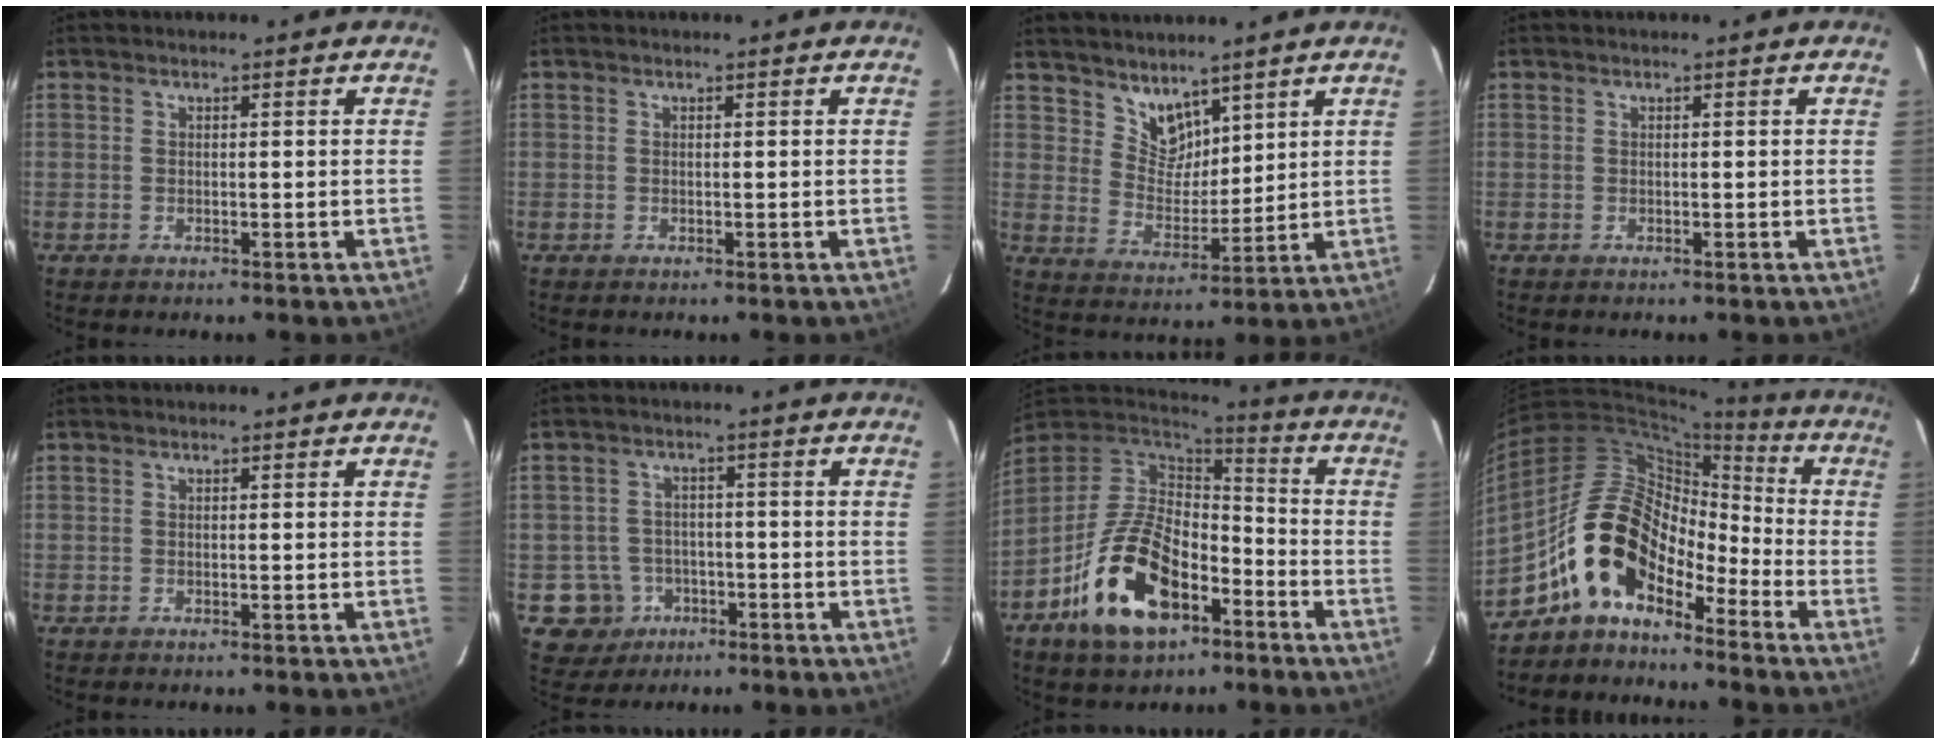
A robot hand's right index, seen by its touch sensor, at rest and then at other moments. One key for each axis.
{"total": 0.0}
{"total": 7.1, "fx": 5.6, "fy": 3.8, "fz": 2.0, "tx": -0.024, "ty": 0.000, "tz": 0.112}
{"total": 0.0}
{"total": 0.0}
{"total": 7.0, "fx": -3.0, "fy": 6.3, "fz": 0.4, "tx": -0.025, "ty": 0.028, "tz": -0.038}
{"total": 18.5, "fx": -9.1, "fy": 10.0, "fz": 12.7, "tx": -0.255, "ty": -0.001, "tz": -0.154}
{"total": 13.3, "fx": -8.9, "fy": 6.5, "fz": 7.4, "tx": -0.120, "ty": 0.024, "tz": -0.178}